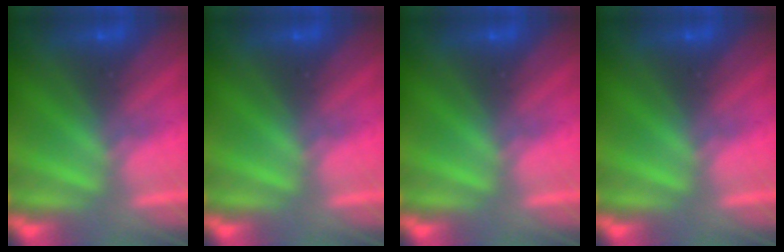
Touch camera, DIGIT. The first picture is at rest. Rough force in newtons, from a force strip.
{"total": 0.0}
{"total": 0.0}
{"total": 0.0}